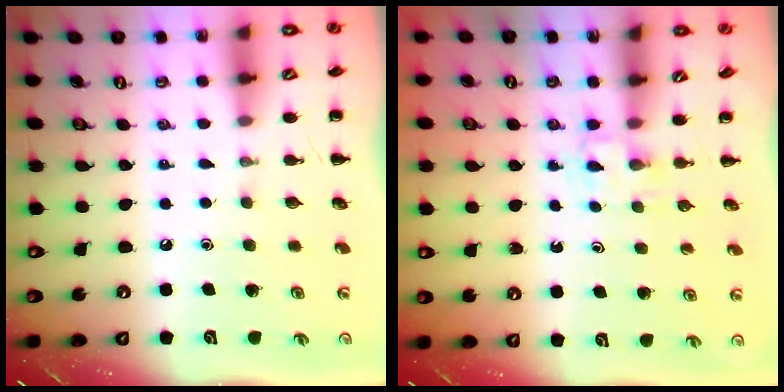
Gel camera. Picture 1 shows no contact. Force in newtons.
{"total": 2.6, "press": 2.4, "slide": 1.0}